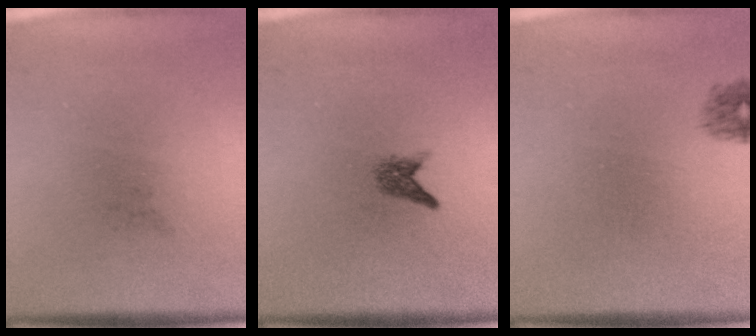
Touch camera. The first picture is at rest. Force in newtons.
{"total": 1.5}
{"total": 1.0}